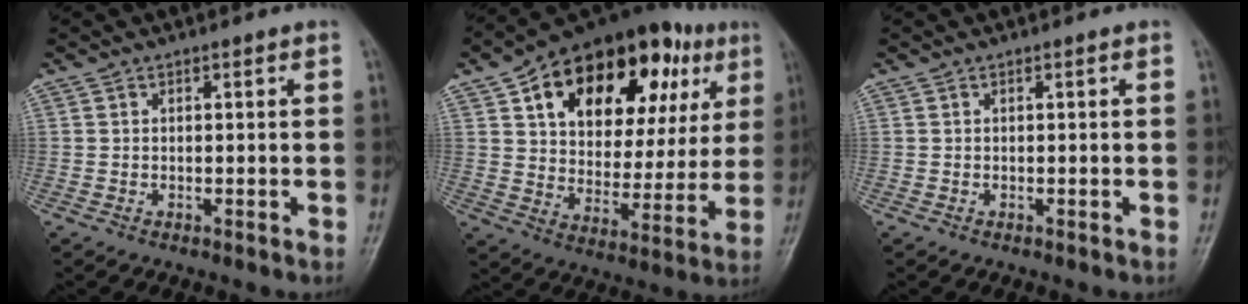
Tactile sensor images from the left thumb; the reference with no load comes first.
{"total": 27.3, "force": [11.8, 15.8, 18.9], "torque": [-0.237, 0.008, 0.183]}
{"total": 0.0}